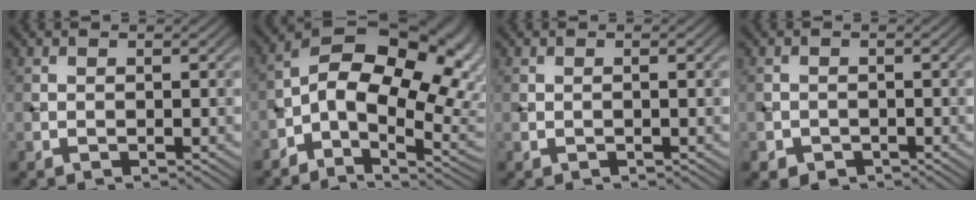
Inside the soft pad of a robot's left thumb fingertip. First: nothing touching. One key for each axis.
{"total": 16.2, "fx": 0.1, "fy": 9.4, "fz": 13.2, "tx": -0.211, "ty": 0.005, "tz": -0.001}
{"total": 0.7, "fx": 0.0, "fy": 0.0, "fz": 0.7, "tx": -0.011, "ty": 0.001, "tz": -0.001}
{"total": 1.8, "fx": -1.0, "fy": 1.3, "fz": 0.5, "tx": -0.006, "ty": -0.006, "tz": -0.021}